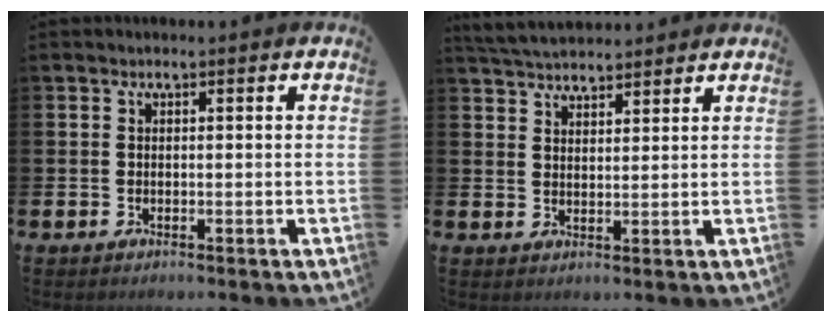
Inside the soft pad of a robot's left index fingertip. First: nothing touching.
{"total": 4.3, "force": [4.2, 0.7, 0.4], "torque": [-0.018, -0.017, 0.077]}